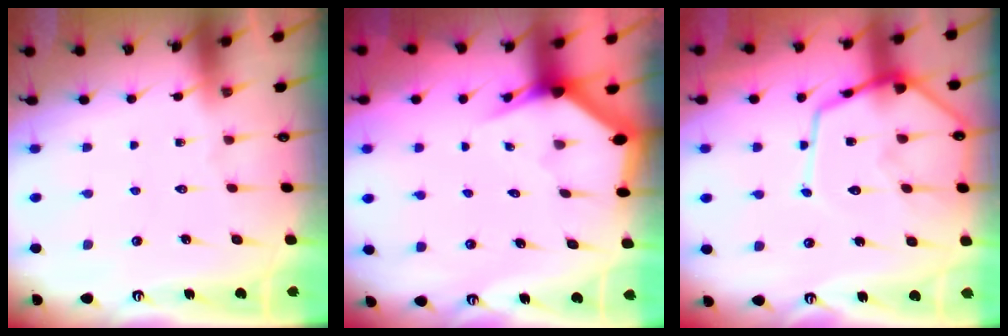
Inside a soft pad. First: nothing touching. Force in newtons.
{"total": 3.0, "press": 3.0, "slide": 0.0}
{"total": 15.5, "press": 15.4, "slide": 1.3}